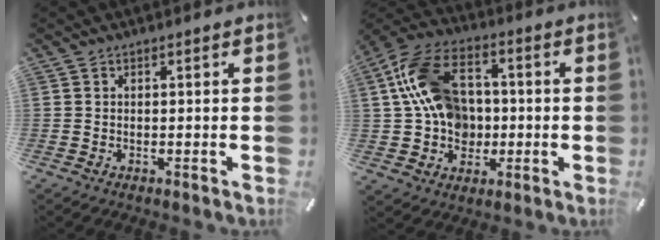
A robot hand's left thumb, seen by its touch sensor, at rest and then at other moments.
{"total": 16.2, "force": [1.6, 12.9, 9.7], "torque": [-0.220, 0.011, 0.036]}